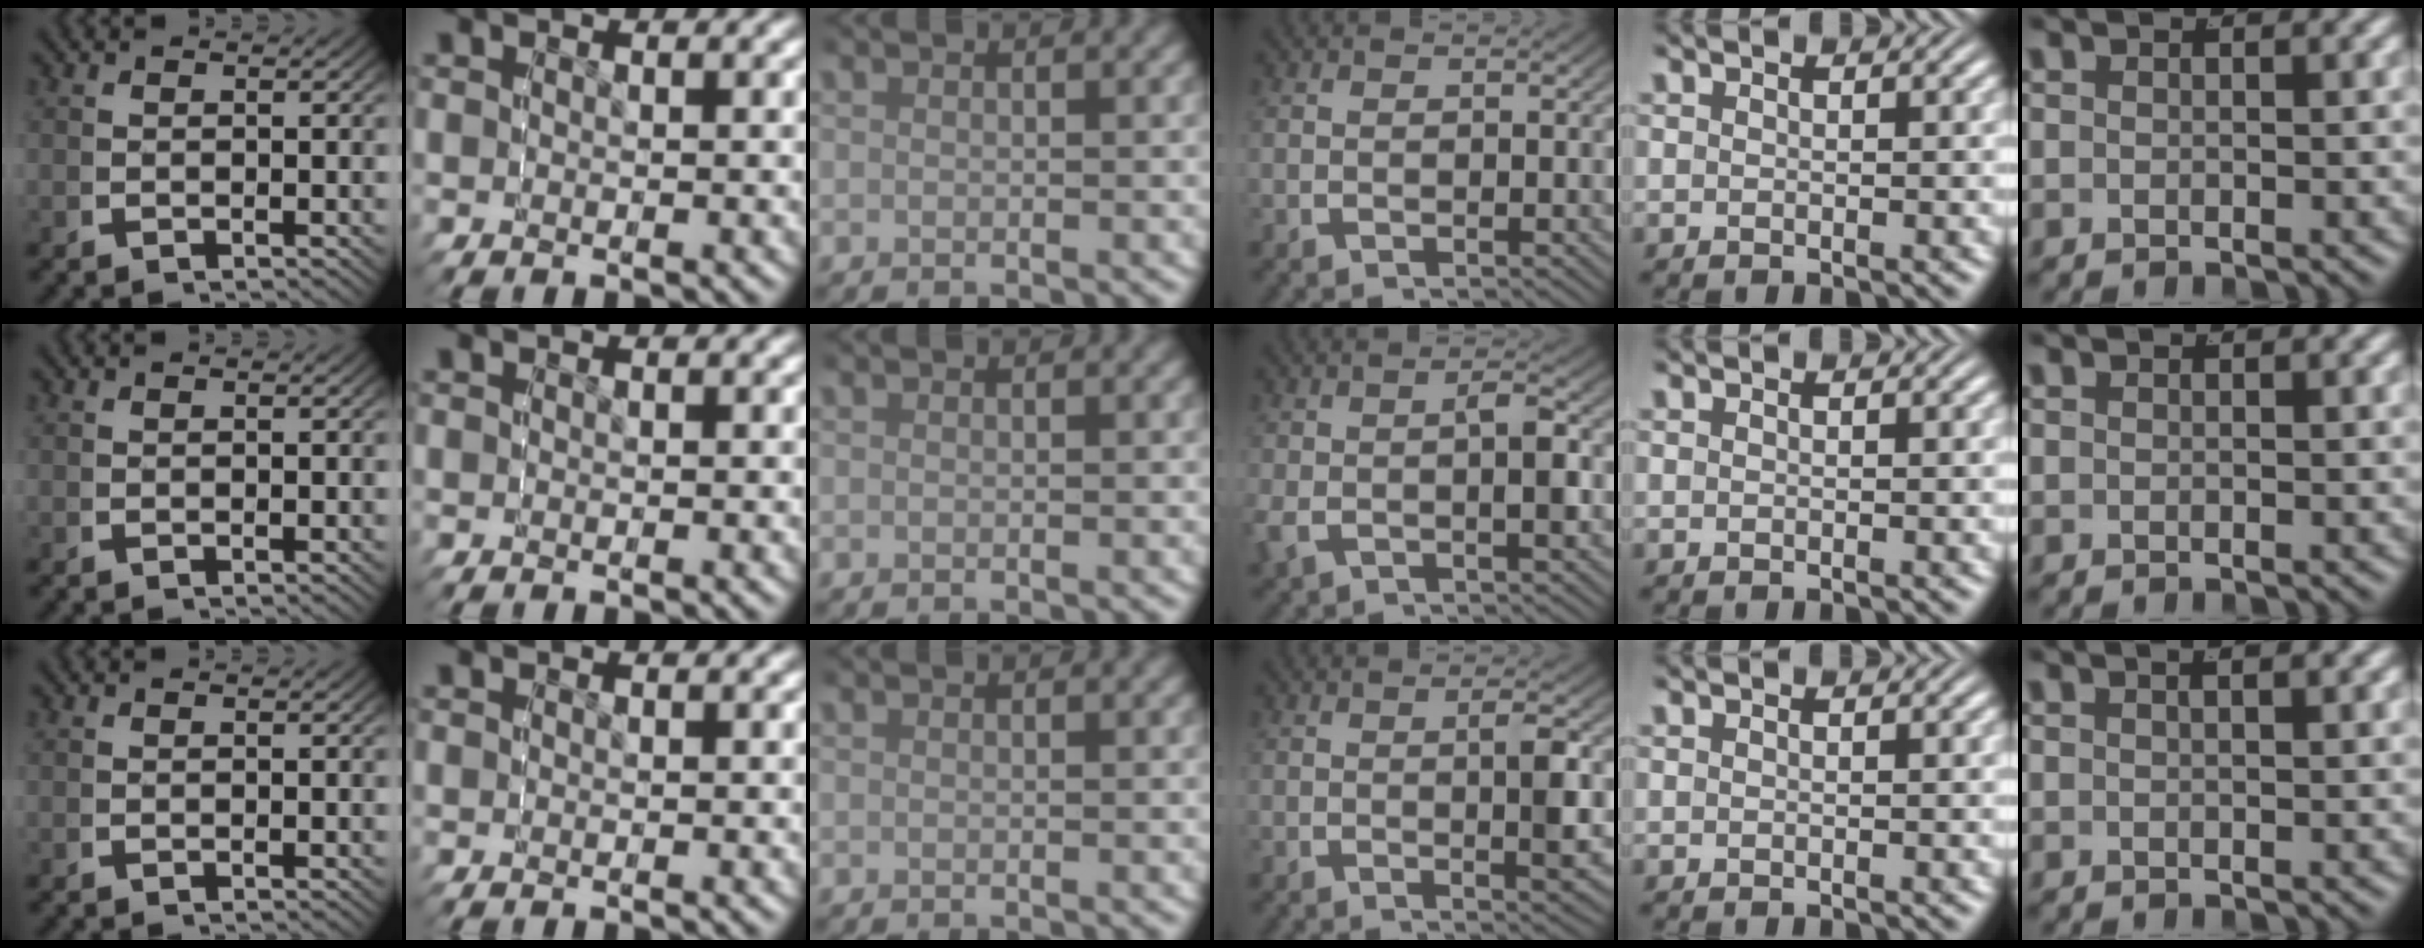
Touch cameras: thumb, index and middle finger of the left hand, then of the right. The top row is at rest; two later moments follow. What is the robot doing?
{"motion": "grasp_and_lifting", "object": "sponge"}